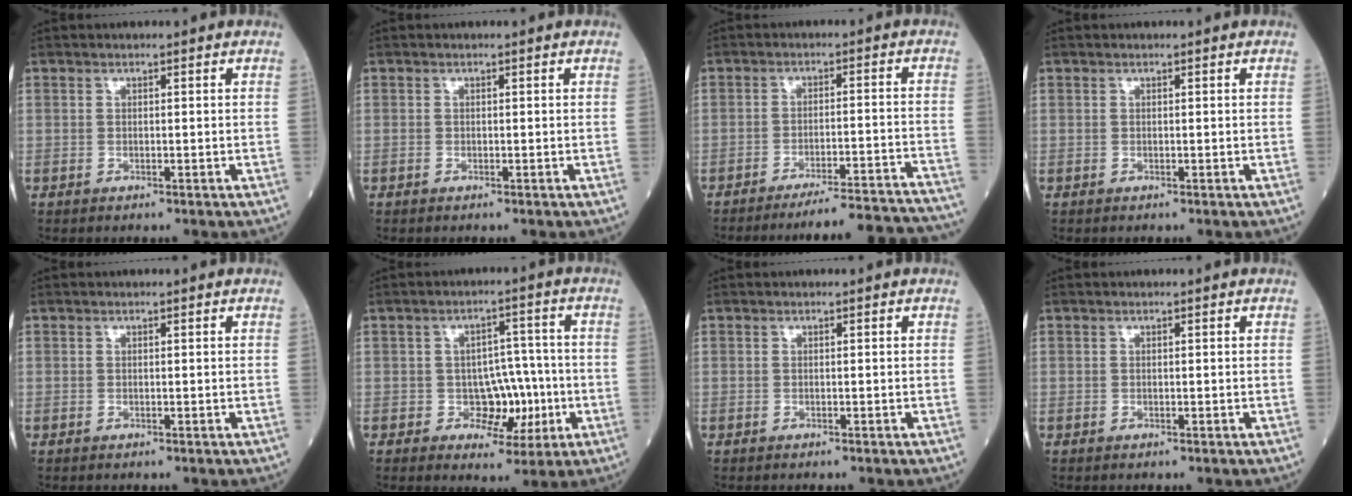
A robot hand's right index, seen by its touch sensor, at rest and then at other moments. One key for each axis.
{"total": 0.0}
{"total": 18.9, "fx": -18.3, "fy": -0.8, "fz": 4.8, "tx": -0.025, "ty": -0.008, "tz": -0.233}
{"total": 0.0}
{"total": 0.0}
{"total": 6.6, "fx": -1.5, "fy": 4.5, "fz": 4.6, "tx": -0.053, "ty": 0.015, "tz": -0.014}
{"total": 0.0}
{"total": 0.0}